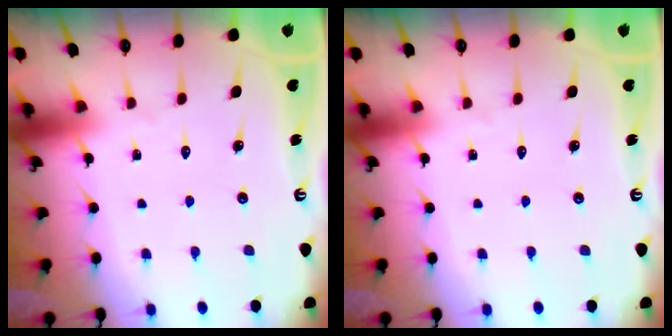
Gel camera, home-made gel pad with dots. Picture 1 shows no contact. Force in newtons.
{"total": 0.0}